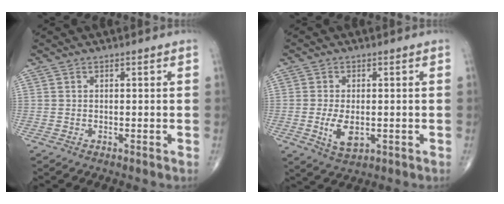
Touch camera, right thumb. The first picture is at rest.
{"total": 5.6, "force": [-1.0, 3.0, 4.7], "torque": [-0.084, -0.009, -0.011]}